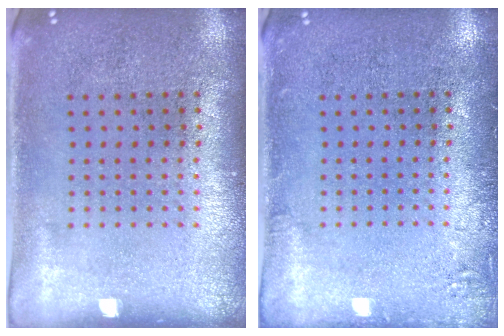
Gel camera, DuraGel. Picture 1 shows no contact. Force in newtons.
{"total": 1.5, "press": 1.4, "slide": 0.3}